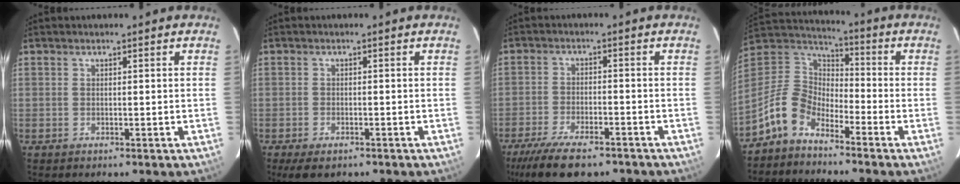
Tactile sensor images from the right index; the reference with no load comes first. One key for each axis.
{"total": 4.5, "fx": -3.2, "fy": 2.0, "fz": 2.5, "tx": -0.060, "ty": -0.018, "tz": -0.052}
{"total": 13.5, "fx": -10.5, "fy": 4.3, "fz": 7.3, "tx": -0.161, "ty": -0.032, "tz": -0.172}
{"total": 10.0, "fx": -6.7, "fy": 5.5, "fz": 5.0, "tx": -0.110, "ty": 0.024, "tz": -0.144}